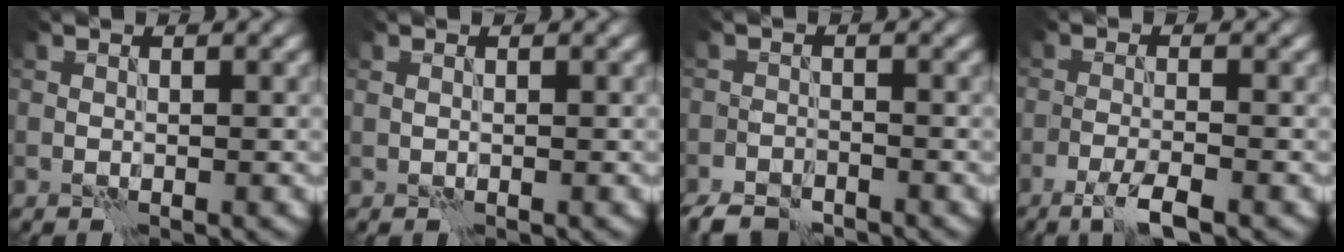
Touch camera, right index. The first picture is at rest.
{"total": 0.0}
{"total": 4.1, "force": [-3.6, 1.4, 1.3], "torque": [-0.019, -0.009, -0.068]}
{"total": 2.9, "force": [-1.8, 0.3, 2.2], "torque": [-0.042, 0.001, -0.043]}